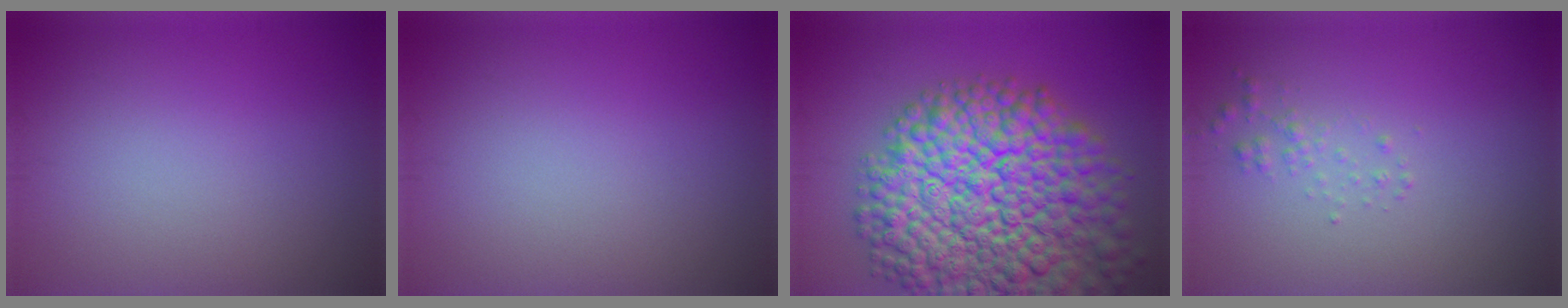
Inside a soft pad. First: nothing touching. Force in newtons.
{"total": 0.0}
{"total": 17.1, "press": 17.1, "slide": 0.8}
{"total": 1.1, "press": 1.1, "slide": 0.0}